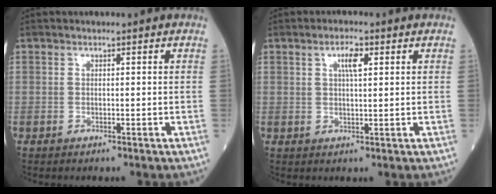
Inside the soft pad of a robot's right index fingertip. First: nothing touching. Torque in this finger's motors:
{"motor_torque": [0.26, 0.08, 0.24, 0.06]}